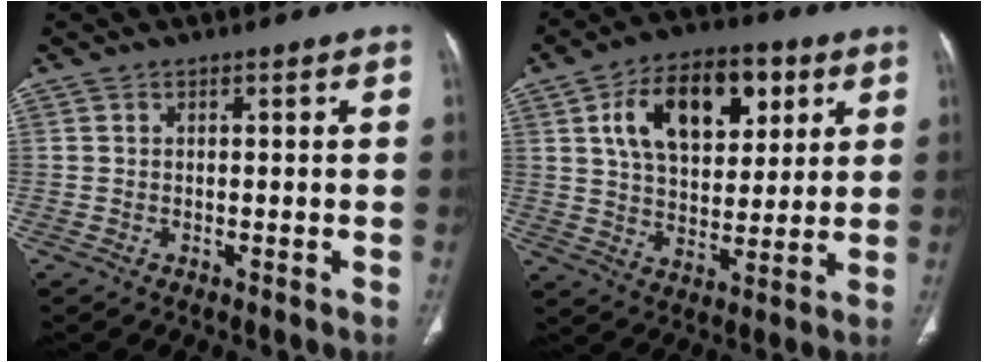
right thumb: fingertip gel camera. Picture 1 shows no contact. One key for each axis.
{"total": 17.9, "fx": 6.7, "fy": 10.6, "fz": 12.8, "tx": -0.167, "ty": -0.007, "tz": 0.111}